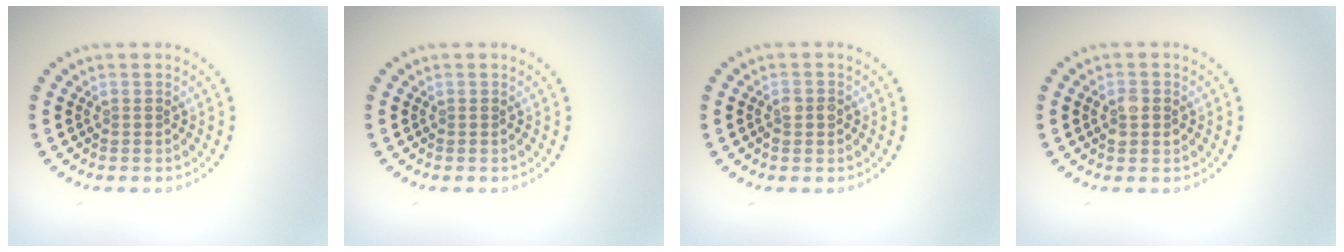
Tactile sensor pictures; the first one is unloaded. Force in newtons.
{"total": 0.0}
{"total": 1.6, "press": 1.6, "slide": 0.3}
{"total": 2.1, "press": 2.1, "slide": 0.1}